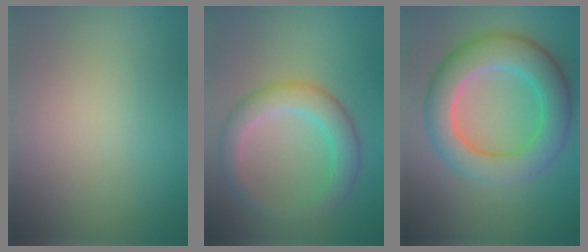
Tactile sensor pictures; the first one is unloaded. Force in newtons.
{"total": 4.4, "press": 4.3, "slide": 0.2}
{"total": 7.4, "press": 7.4, "slide": 0.0}